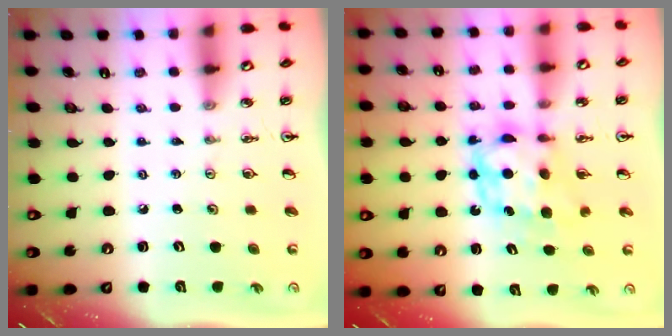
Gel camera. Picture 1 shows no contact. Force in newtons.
{"total": 7.1, "press": 7.1, "slide": 0.4}